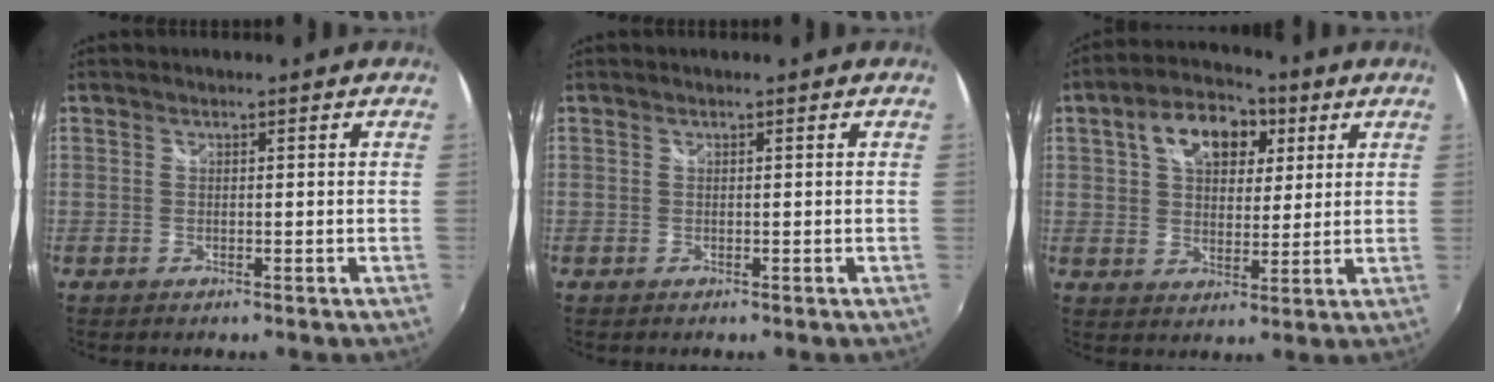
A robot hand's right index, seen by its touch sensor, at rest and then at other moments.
{"total": 0.0}
{"total": 12.1, "force": [4.8, 7.5, 8.1], "torque": [-0.145, 0.034, 0.077]}